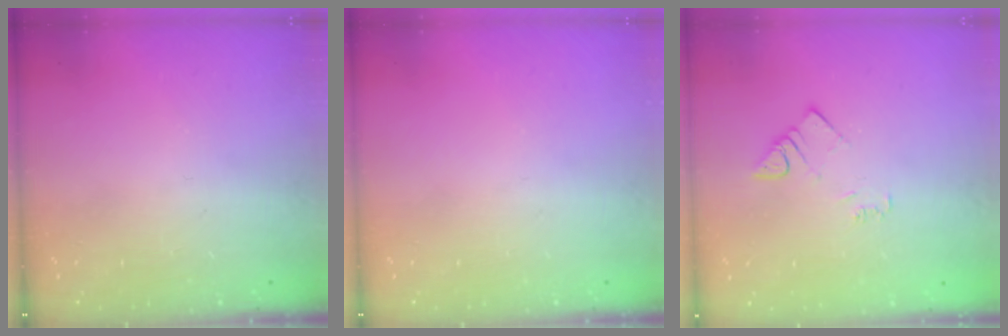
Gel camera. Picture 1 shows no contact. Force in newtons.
{"total": 0.0}
{"total": 4.5, "press": 4.5, "slide": 0.5}